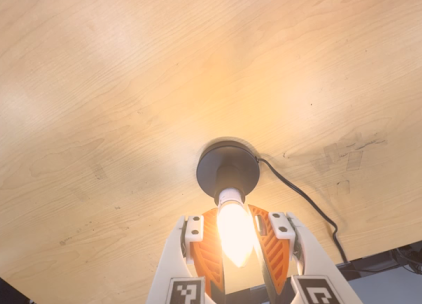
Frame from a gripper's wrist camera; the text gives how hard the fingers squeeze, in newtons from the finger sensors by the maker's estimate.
{"total": 14.1, "left": 12.7, "right": 15.5}